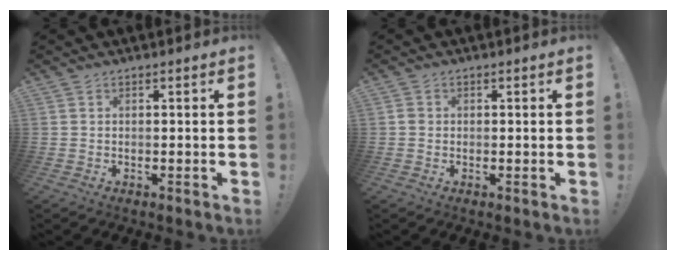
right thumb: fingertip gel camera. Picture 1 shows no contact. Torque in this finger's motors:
{"motor_torque": [0.09, -0.04, 0.09, -0.12, -0.03]}